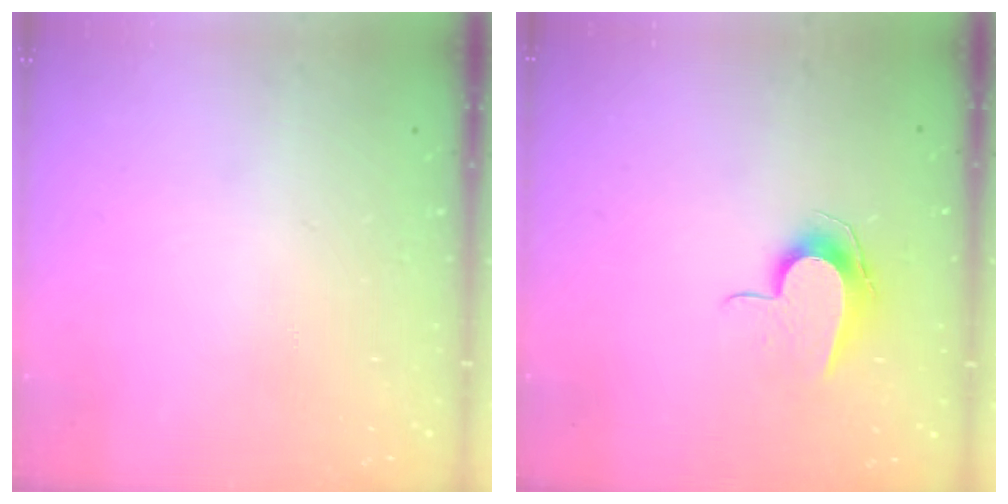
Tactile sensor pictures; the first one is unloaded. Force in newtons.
{"total": 8.4, "press": 8.3, "slide": 0.7}